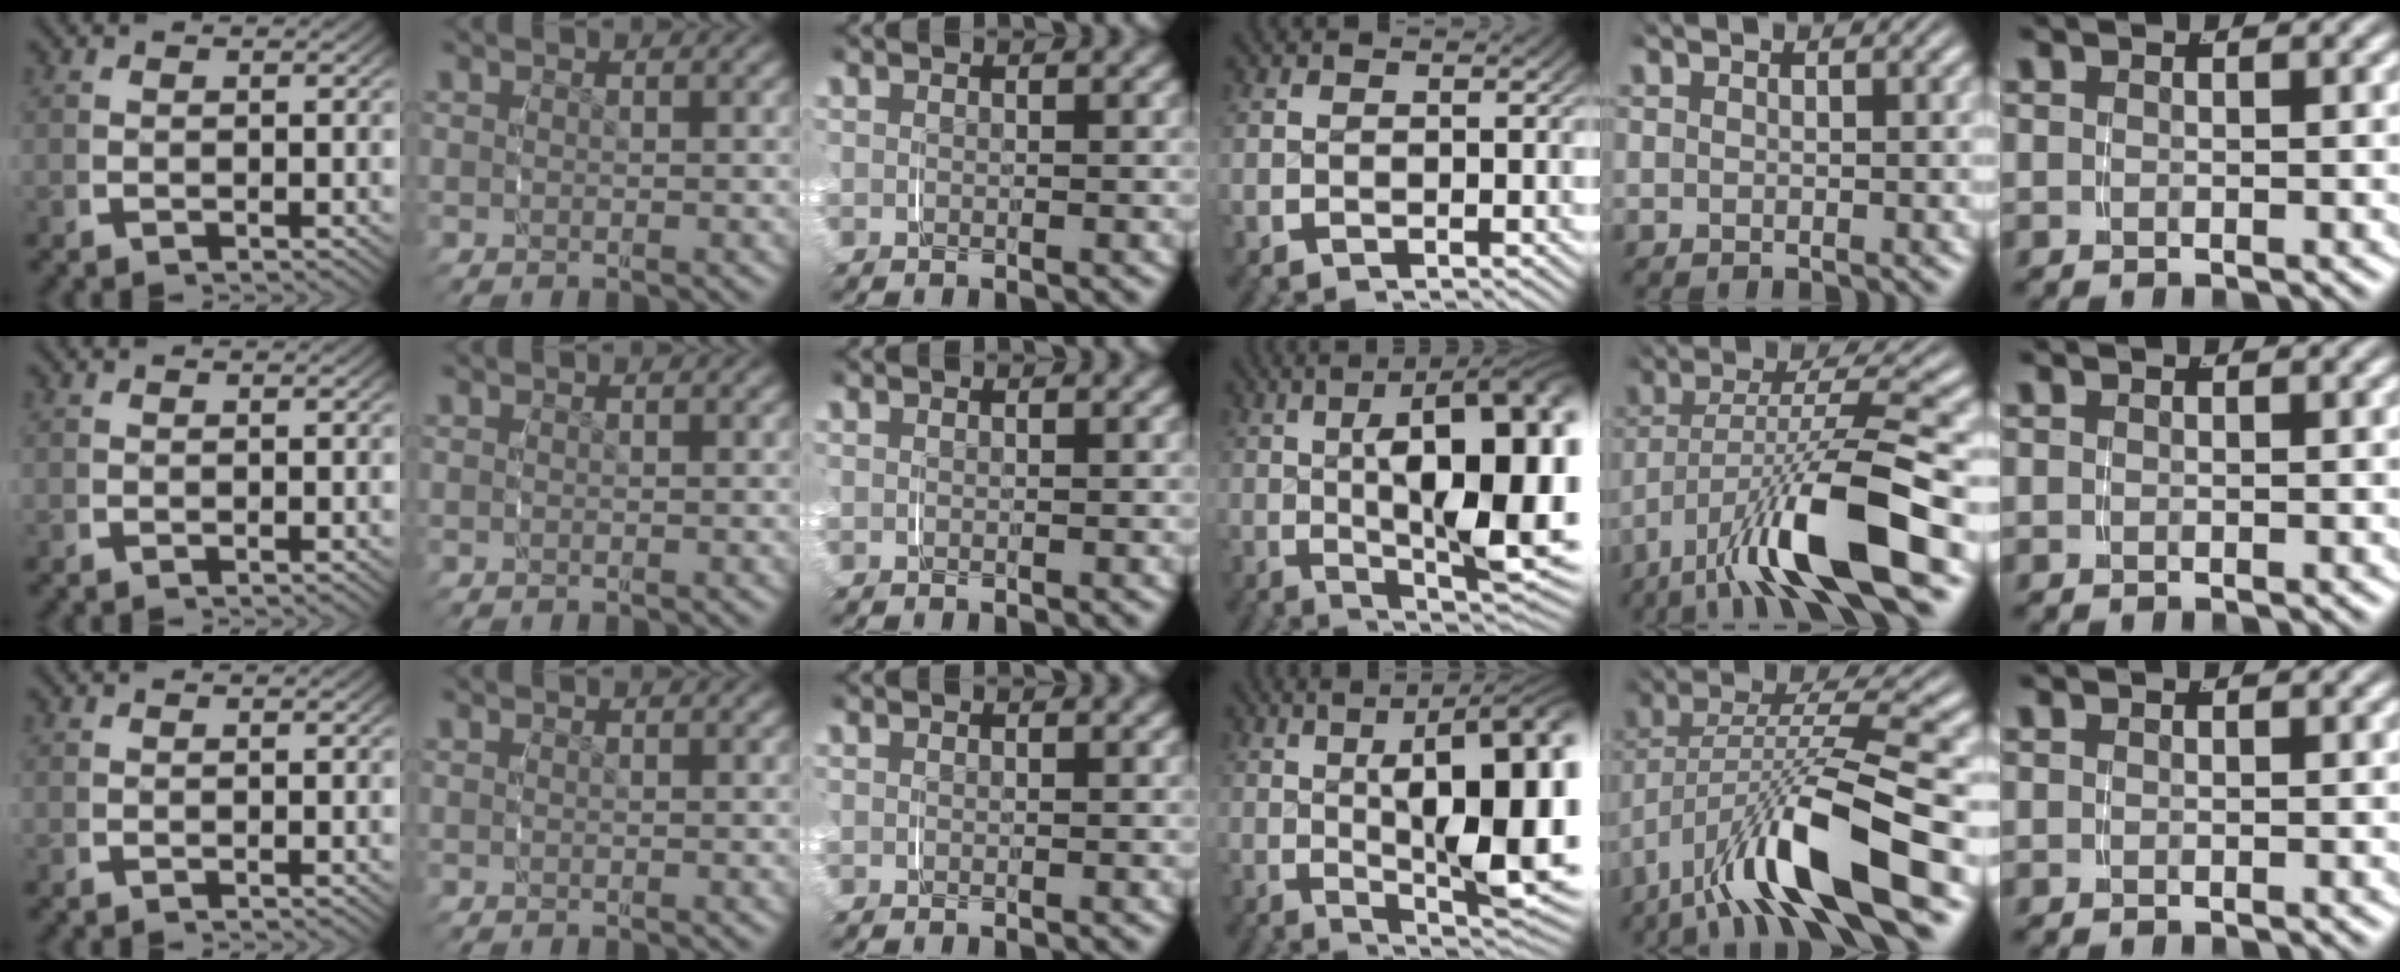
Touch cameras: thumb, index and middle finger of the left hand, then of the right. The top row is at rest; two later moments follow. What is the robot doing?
{"motion": "grasp_and_lifting", "object": "glasses case"}